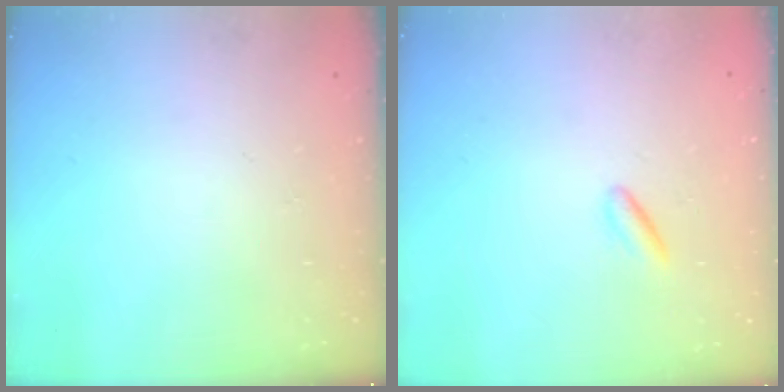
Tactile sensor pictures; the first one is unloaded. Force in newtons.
{"total": 1.7, "press": 1.5, "slide": 0.7}